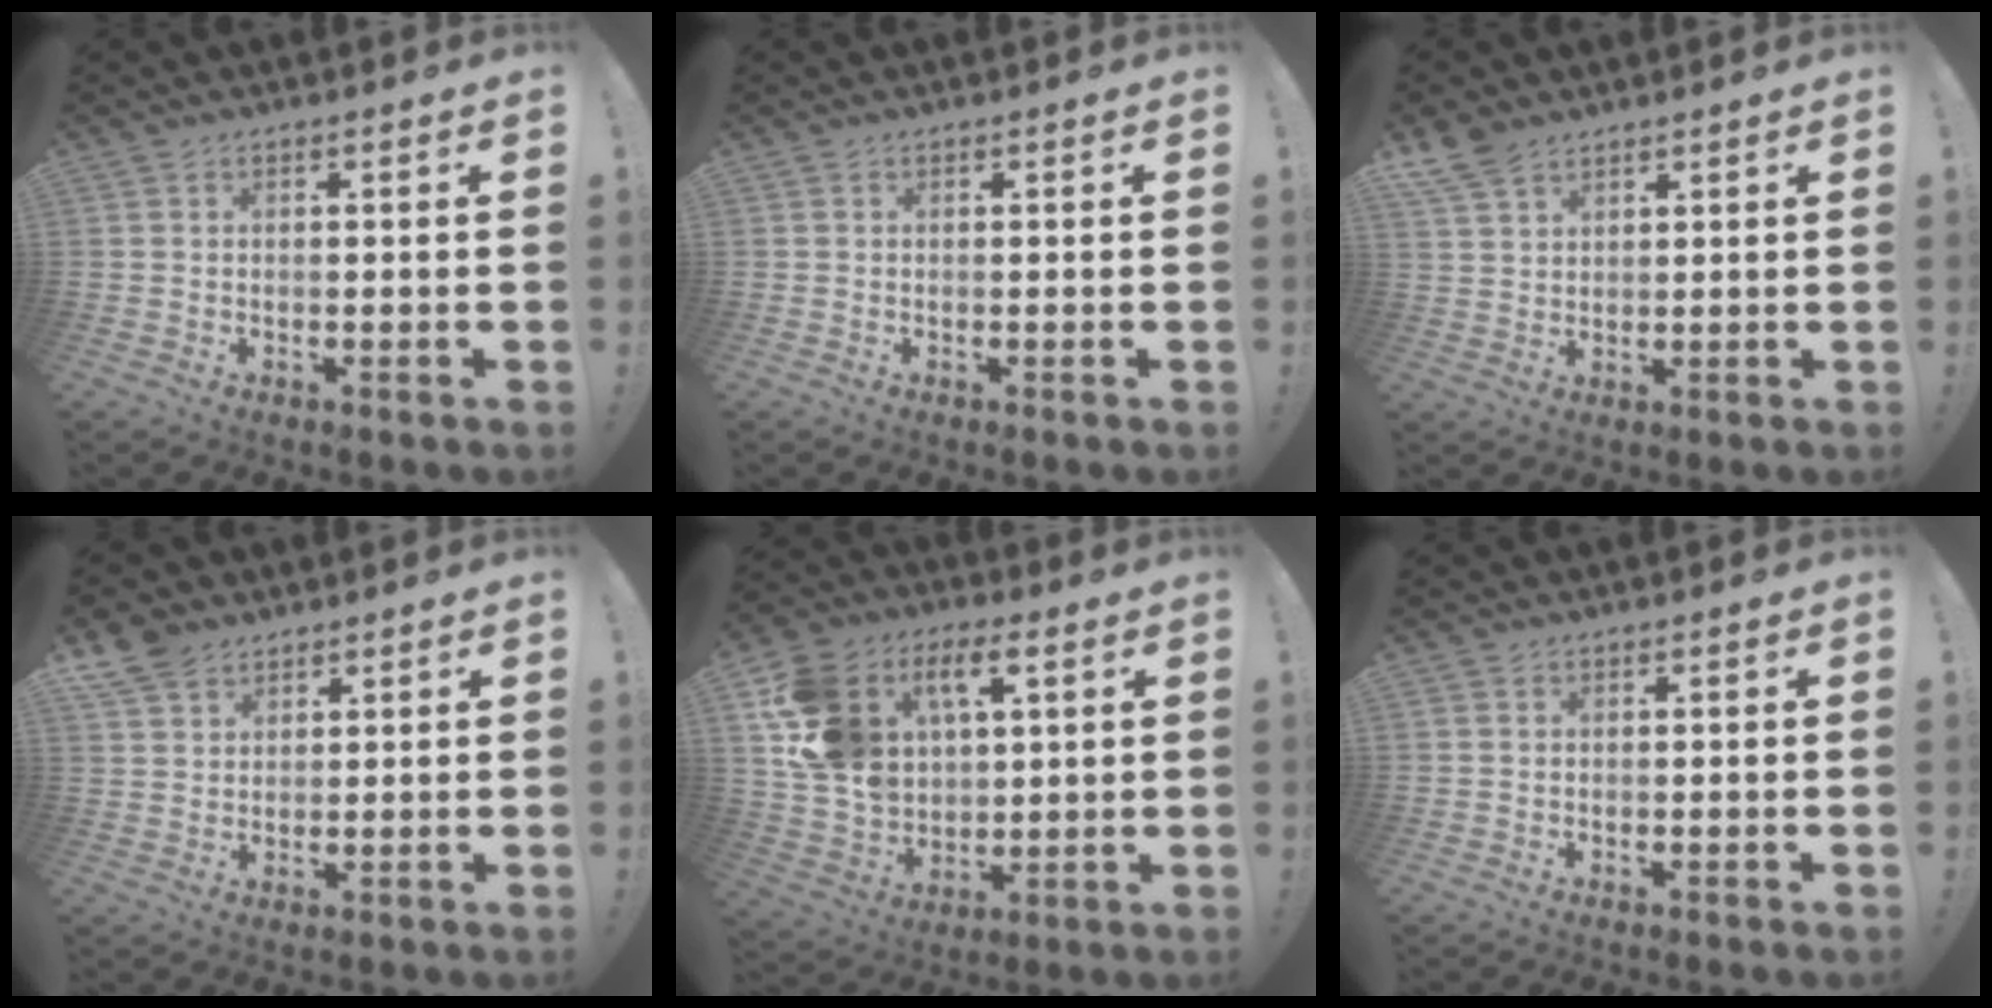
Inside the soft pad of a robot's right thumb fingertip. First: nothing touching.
{"total": 0.0}
{"total": 6.2, "force": [4.8, 2.9, 2.6], "torque": [-0.050, -0.022, 0.093]}
{"total": 6.7, "force": [4.9, 4.2, 1.9], "torque": [-0.035, -0.026, 0.096]}
{"total": 18.7, "force": [7.1, 13.1, 11.4], "torque": [-0.211, -0.030, 0.129]}
{"total": 0.0}